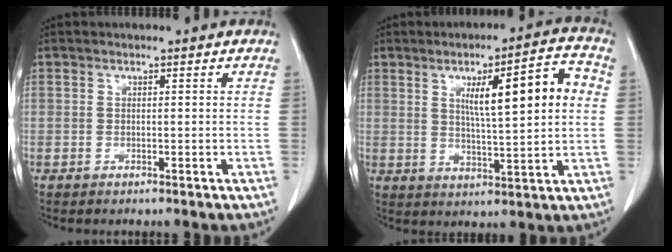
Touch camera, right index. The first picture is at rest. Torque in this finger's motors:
{"motor_torque": [0.62, 0.35, 0.42, 0.13]}